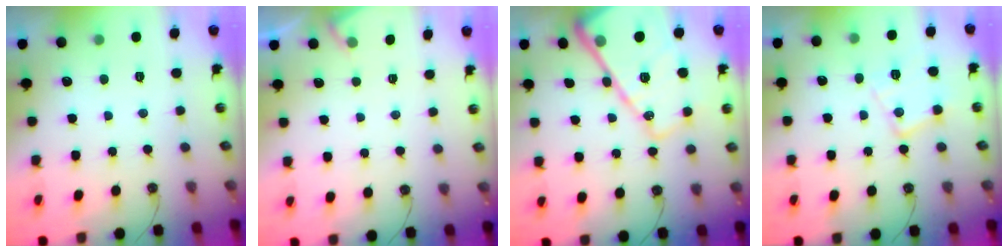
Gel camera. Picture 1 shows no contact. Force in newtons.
{"total": 3.4, "press": 3.4, "slide": 0.5}
{"total": 21.9, "press": 21.9, "slide": 1.7}
{"total": 12.8, "press": 12.8, "slide": 0.8}